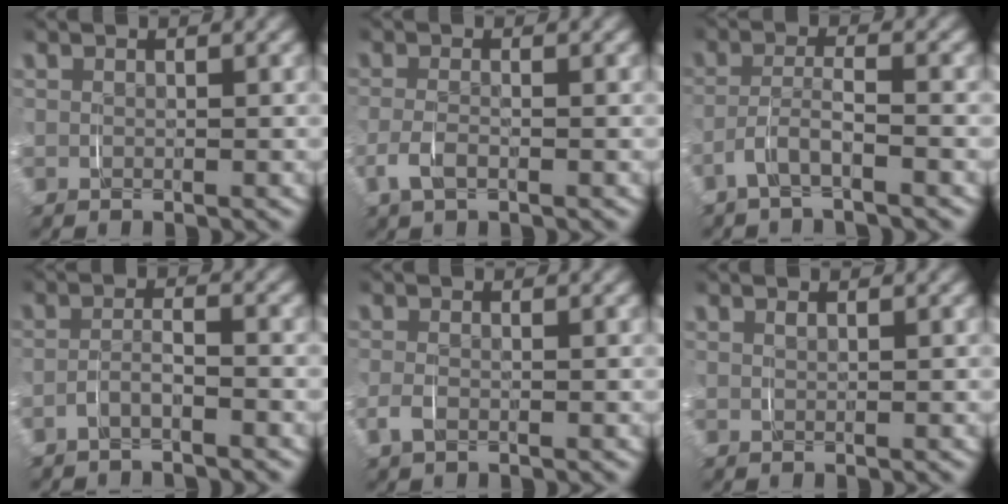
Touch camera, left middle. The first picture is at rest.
{"total": 2.0, "force": [-0.8, 0.8, 1.7], "torque": [-0.048, -0.006, -0.013]}
{"total": 2.8, "force": [-2.2, 0.5, 1.8], "torque": [-0.035, 0.005, -0.041]}
{"total": 2.3, "force": [-2.0, 0.3, 1.1], "torque": [-0.016, 0.003, -0.038]}
{"total": 1.2, "force": [-0.5, 0.5, 0.9], "torque": [-0.029, -0.003, -0.008]}
{"total": 0.5, "force": [0.4, -0.2, 0.1], "torque": [-0.002, 0.001, 0.008]}